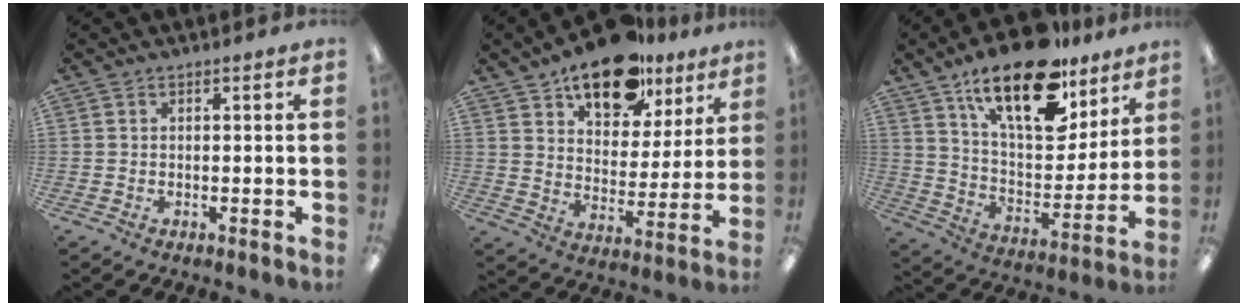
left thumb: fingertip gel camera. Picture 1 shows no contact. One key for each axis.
{"total": 17.7, "fx": 12.6, "fy": 8.9, "fz": 8.7, "tx": -0.130, "ty": -0.068, "tz": 0.219}
{"total": 21.9, "fx": 15.1, "fy": 9.1, "fz": 13.1, "tx": -0.214, "ty": -0.090, "tz": 0.261}